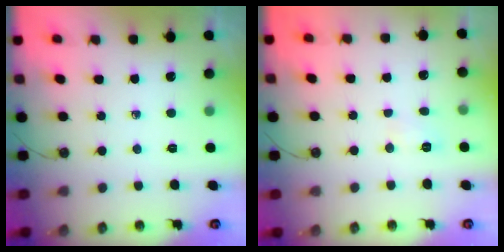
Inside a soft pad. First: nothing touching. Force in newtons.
{"total": 3.5, "press": 3.5, "slide": 0.4}